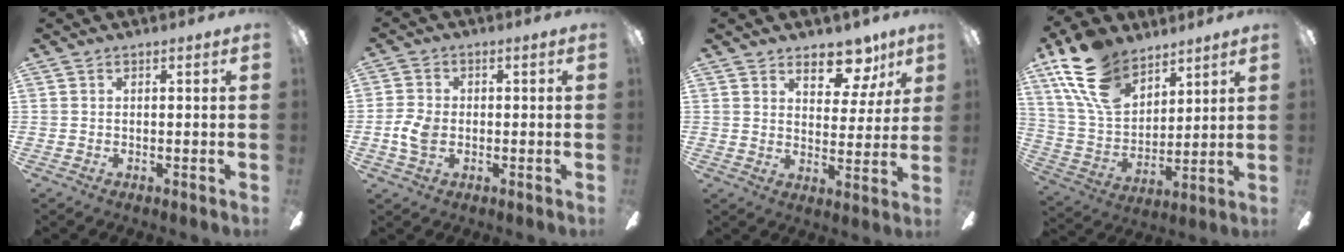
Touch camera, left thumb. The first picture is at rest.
{"total": 5.4, "force": [-1.1, 3.7, 3.7], "torque": [-0.082, 0.003, -0.021]}
{"total": 11.3, "force": [7.5, 5.8, 6.1], "torque": [-0.067, -0.041, 0.129]}
{"total": 18.3, "force": [11.8, 10.2, 9.5], "torque": [-0.217, -0.043, 0.221]}